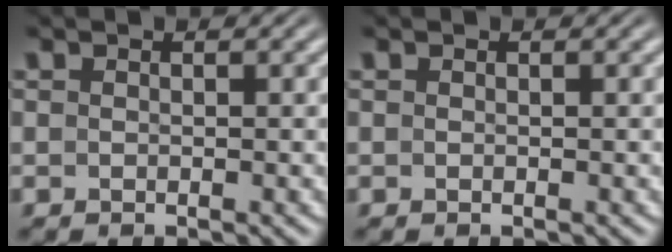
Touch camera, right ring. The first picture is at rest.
{"total": 0.0}